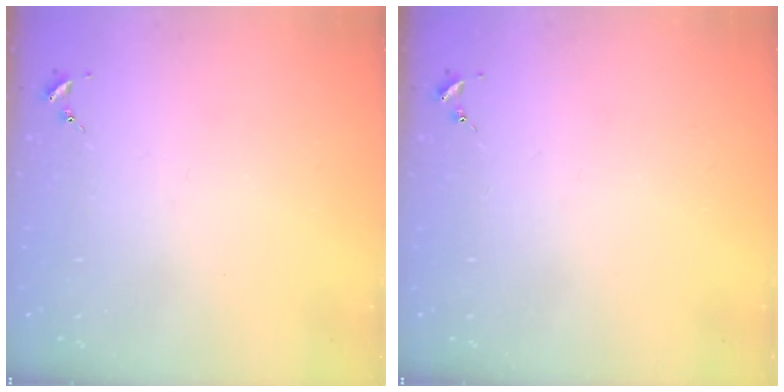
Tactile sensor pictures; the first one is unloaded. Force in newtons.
{"total": 0.0}